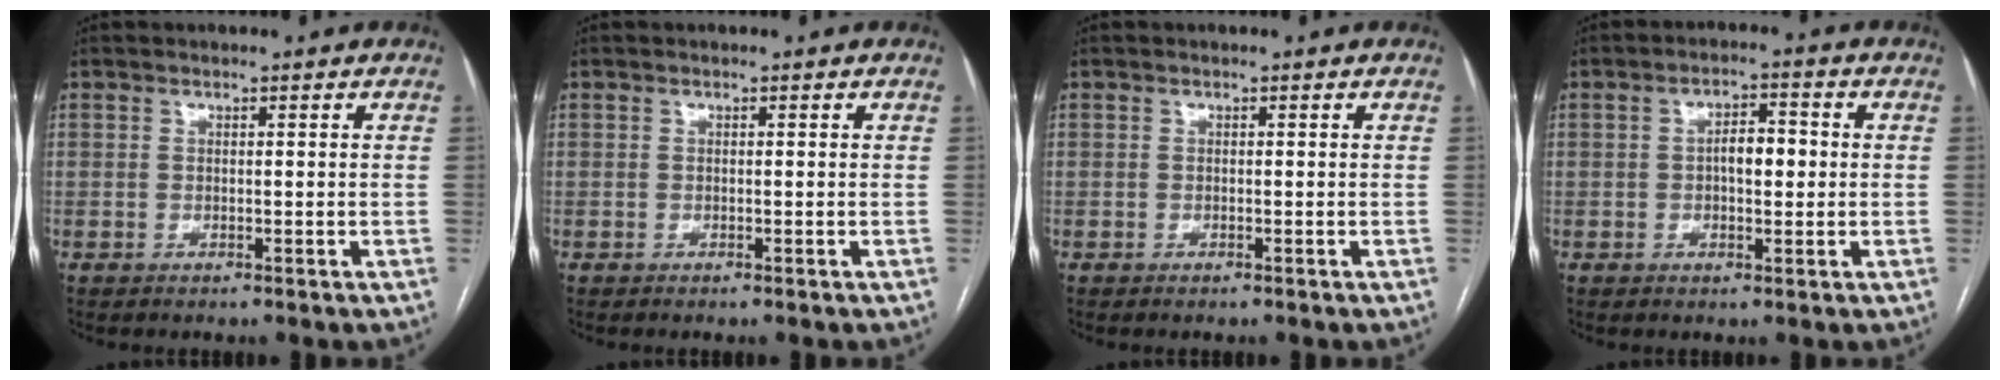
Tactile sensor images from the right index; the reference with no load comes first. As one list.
[{"total": 0.0}, {"total": 0.0}, {"total": 4.5, "force": [0.1, 1.9, 4.1], "torque": [-0.068, 0.010, 0.002]}]